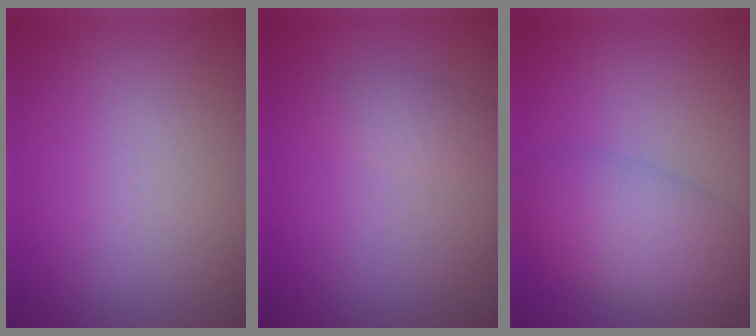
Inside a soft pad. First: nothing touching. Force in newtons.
{"total": 1.5, "press": 1.5, "slide": 0.2}
{"total": 5.4, "press": 5.4, "slide": 0.2}